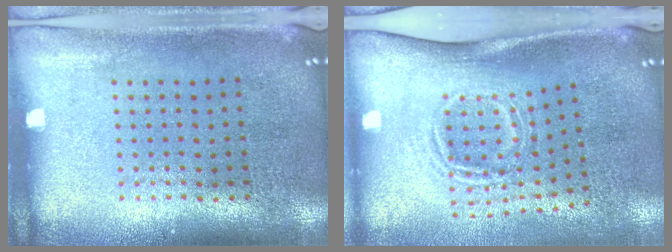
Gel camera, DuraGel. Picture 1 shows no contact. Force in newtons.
{"total": 1.9, "press": 1.3, "slide": 1.4}